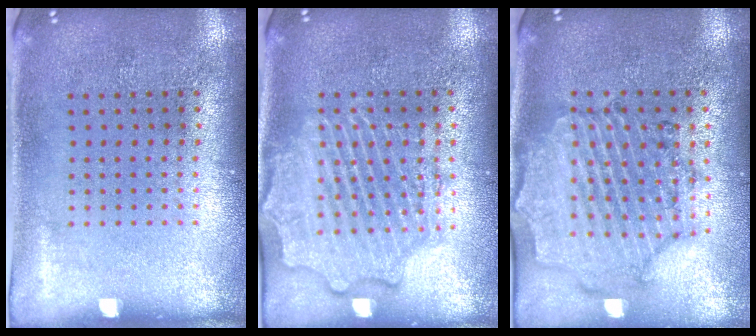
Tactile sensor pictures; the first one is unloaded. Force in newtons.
{"total": 2.3, "press": 2.3, "slide": 0.4}
{"total": 1.6, "press": 1.6, "slide": 0.3}